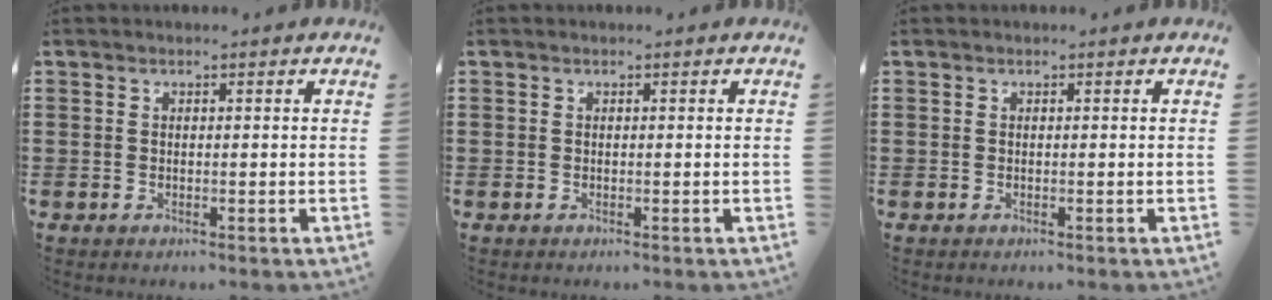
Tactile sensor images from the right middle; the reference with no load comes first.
{"total": 0.0}
{"total": 0.0}